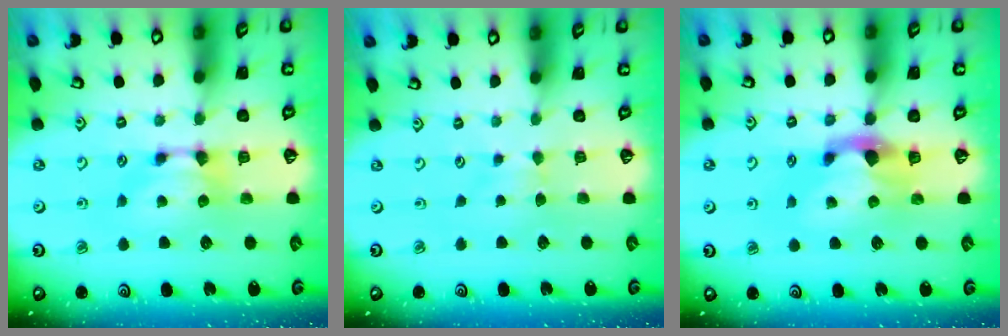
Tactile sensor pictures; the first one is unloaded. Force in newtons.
{"total": 1.6, "press": 1.6, "slide": 0.3}
{"total": 2.9, "press": 2.6, "slide": 1.3}